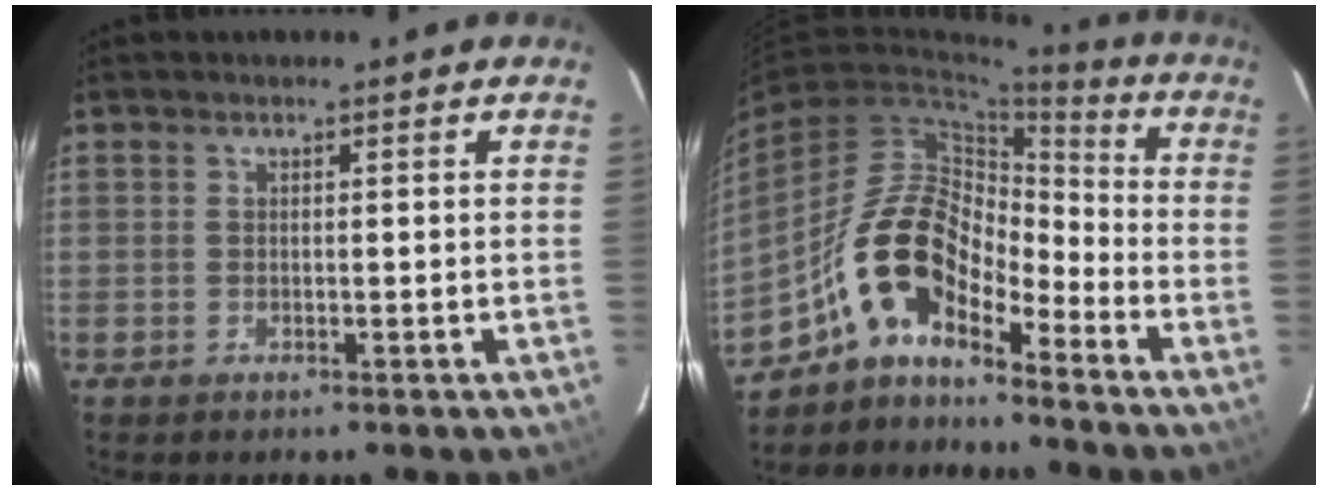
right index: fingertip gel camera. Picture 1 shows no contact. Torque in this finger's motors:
{"motor_torque": [1.14, -1.00, 0.54, 0.06]}